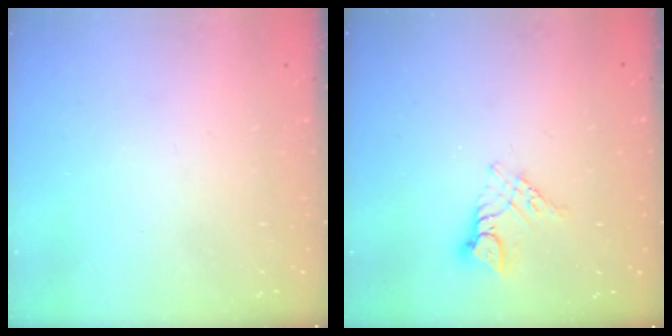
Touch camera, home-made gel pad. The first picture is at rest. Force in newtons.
{"total": 8.8, "press": 8.8, "slide": 0.6}